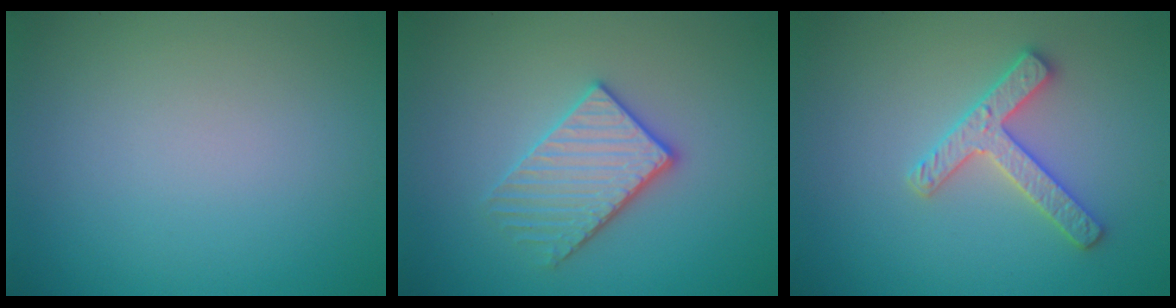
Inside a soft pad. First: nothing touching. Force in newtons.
{"total": 3.4, "press": 3.1, "slide": 1.2}
{"total": 2.9, "press": 2.9, "slide": 0.5}